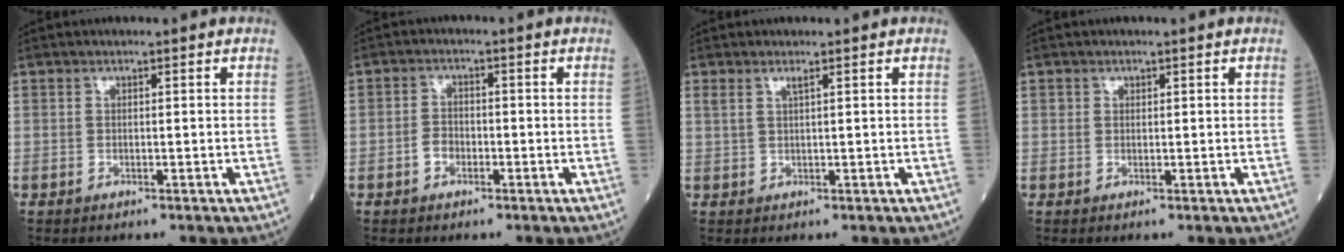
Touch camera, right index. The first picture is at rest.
{"total": 2.5, "force": [-1.0, 1.7, 1.4], "torque": [-0.020, 0.007, -0.022]}
{"total": 1.4, "force": [0.9, -0.1, 1.0], "torque": [-0.028, 0.005, 0.021]}
{"total": 0.7, "force": [0.4, 0.6, 0.1], "torque": [0.008, 0.001, 0.002]}